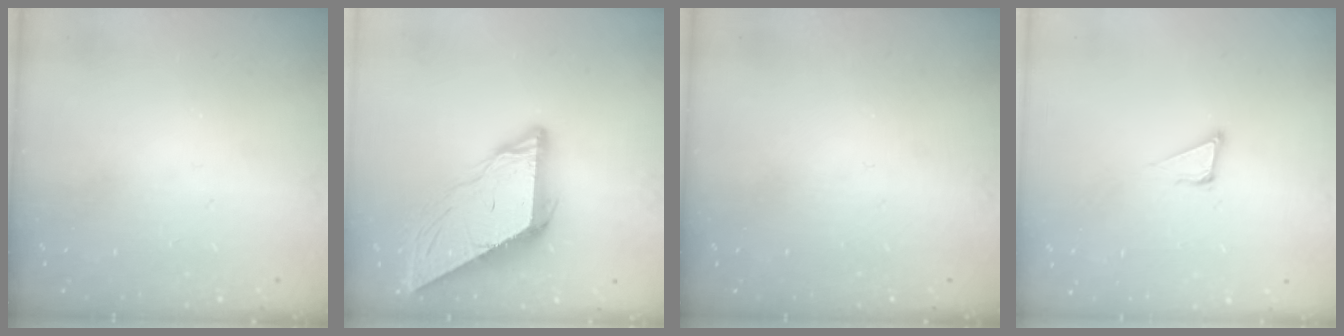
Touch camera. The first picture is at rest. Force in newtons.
{"total": 10.0, "press": 10.0, "slide": 0.8}
{"total": 0.0}
{"total": 3.8, "press": 3.7, "slide": 0.2}